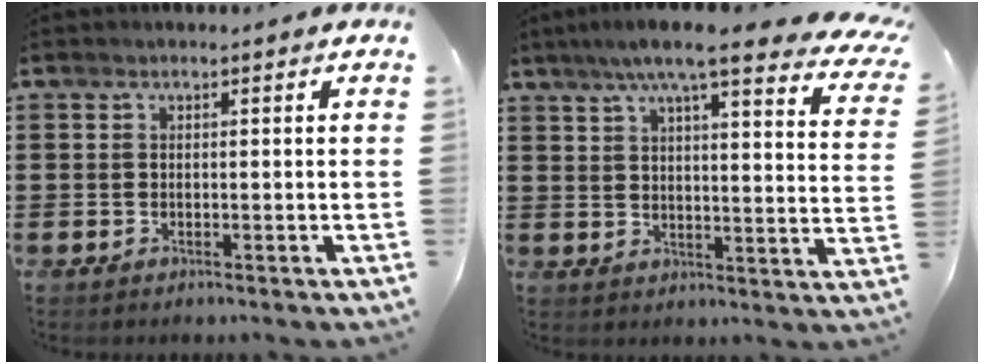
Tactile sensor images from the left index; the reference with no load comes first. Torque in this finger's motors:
{"motor_torque": [1.46, -0.68, 1.05, 0.15]}